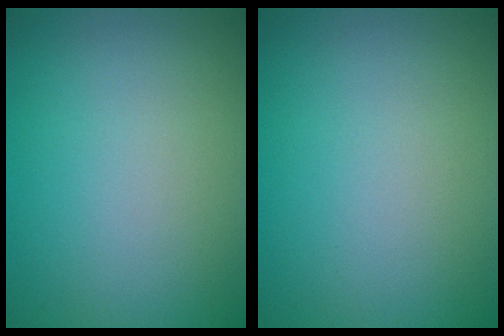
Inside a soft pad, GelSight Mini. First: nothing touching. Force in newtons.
{"total": 0.0}